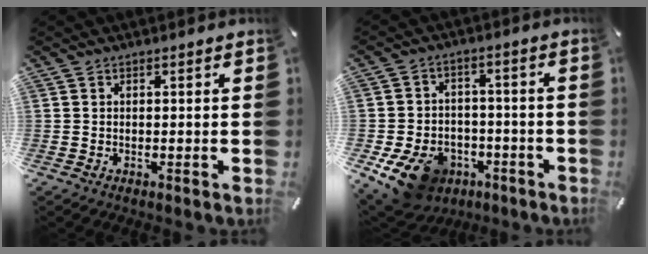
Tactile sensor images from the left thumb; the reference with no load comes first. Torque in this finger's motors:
{"motor_torque": [0.92, 1.66, 0.63, -0.03, 0.19]}